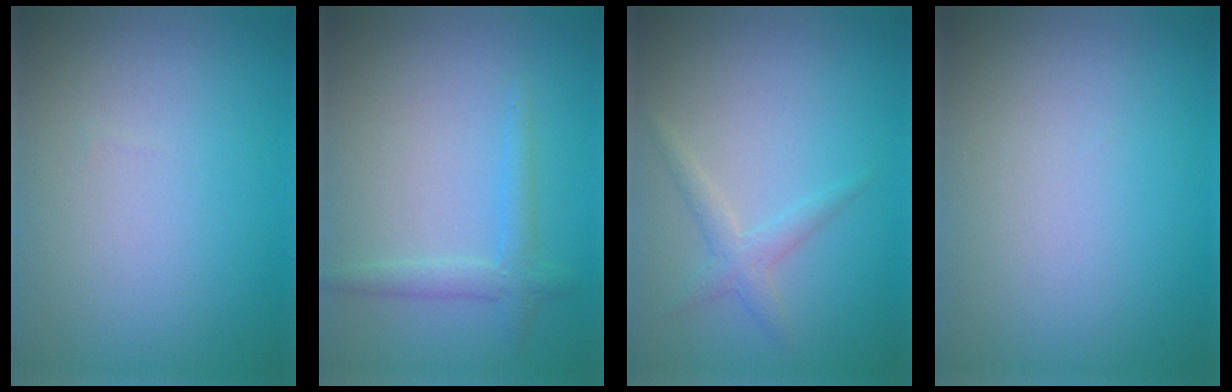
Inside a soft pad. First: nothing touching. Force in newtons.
{"total": 1.9, "press": 1.9, "slide": 0.1}
{"total": 1.7, "press": 1.7, "slide": 0.1}
{"total": 0.0}